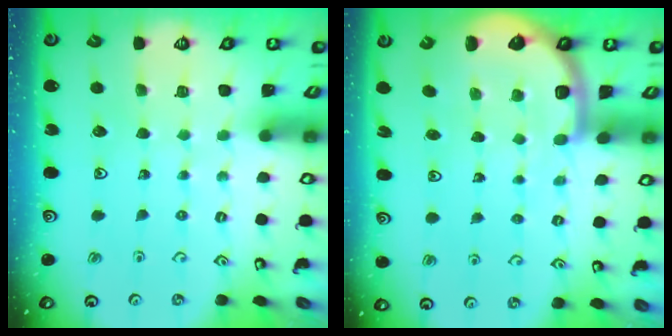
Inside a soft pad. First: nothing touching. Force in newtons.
{"total": 6.5, "press": 6.1, "slide": 2.4}